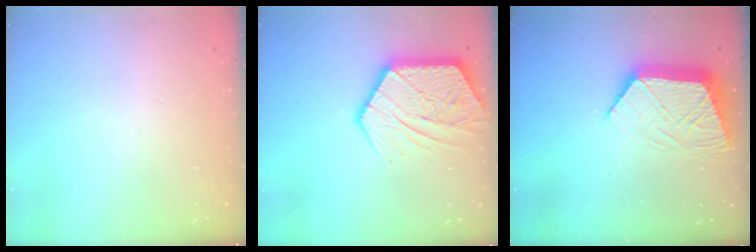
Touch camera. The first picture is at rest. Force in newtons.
{"total": 16.7, "press": 16.6, "slide": 1.5}
{"total": 11.9, "press": 11.8, "slide": 0.9}